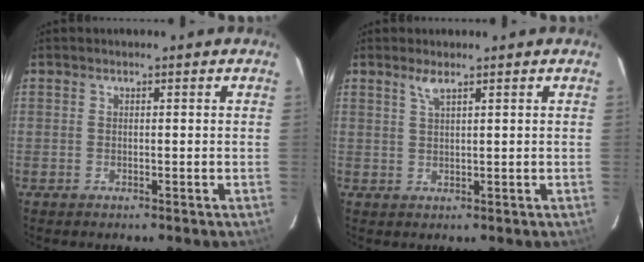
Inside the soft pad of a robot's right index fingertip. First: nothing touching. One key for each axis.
{"total": 1.8, "fx": 1.3, "fy": 0.1, "fz": 1.3, "tx": -0.027, "ty": 0.001, "tz": 0.027}